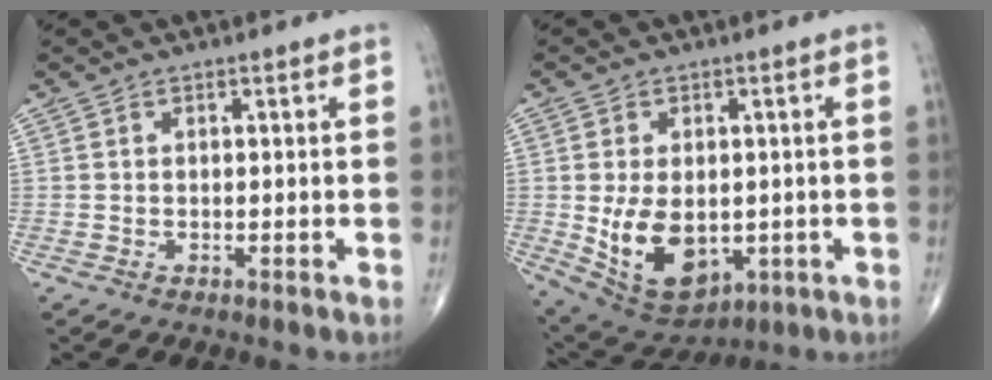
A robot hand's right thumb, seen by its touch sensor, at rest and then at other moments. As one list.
[{"total": 12.8, "force": [-1.7, 8.2, 9.7], "torque": [-0.145, -0.007, -0.002]}]